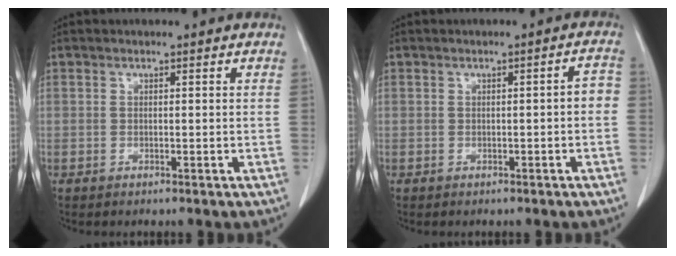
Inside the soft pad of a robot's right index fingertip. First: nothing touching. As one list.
[{"total": 2.1, "force": [-0.5, 0.5, 2.0], "torque": [-0.017, 0.009, -0.006]}]